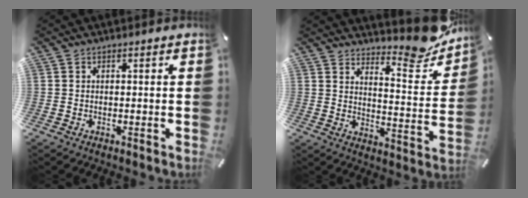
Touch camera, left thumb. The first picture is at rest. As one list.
[{"total": 11.6, "force": [10.7, 3.4, 3.1], "torque": [-0.020, -0.121, 0.183]}]